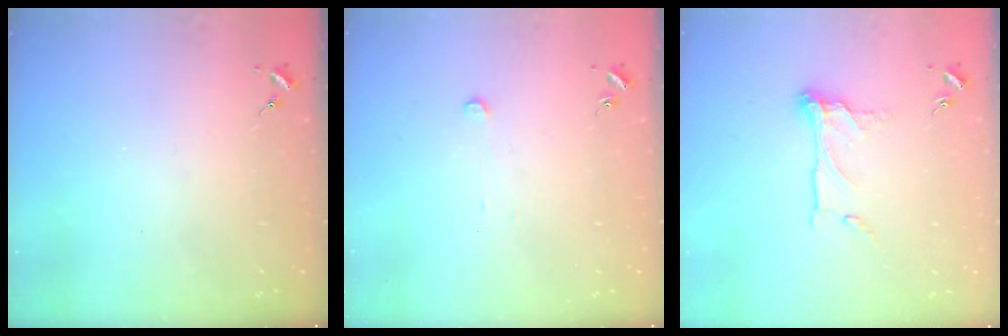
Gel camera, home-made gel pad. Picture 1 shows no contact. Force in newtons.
{"total": 2.5, "press": 2.5, "slide": 0.1}
{"total": 10.2, "press": 10.2, "slide": 0.7}